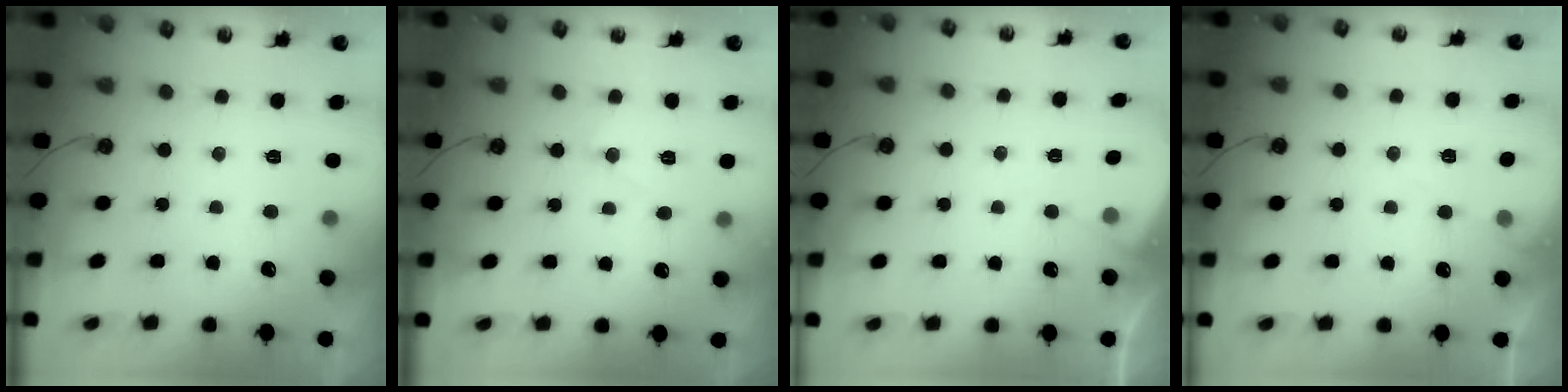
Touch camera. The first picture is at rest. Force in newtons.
{"total": 7.4, "press": 7.4, "slide": 0.7}
{"total": 3.7, "press": 3.6, "slide": 0.5}
{"total": 4.1, "press": 4.0, "slide": 0.7}